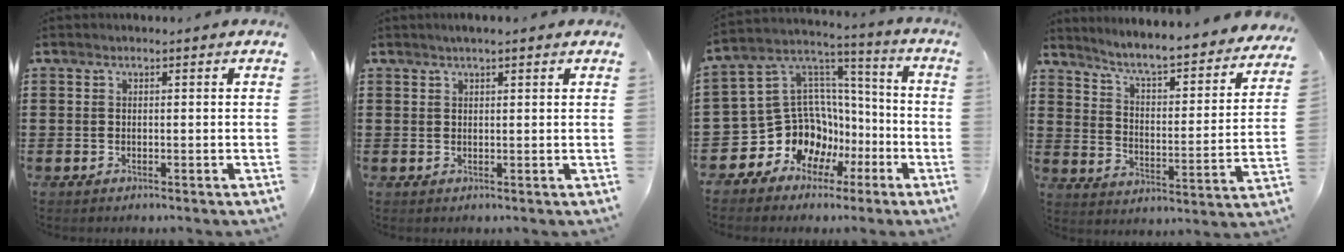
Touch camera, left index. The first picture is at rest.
{"total": 1.4, "force": [0.9, 0.1, 1.0], "torque": [-0.020, 0.002, 0.016]}
{"total": 12.5, "force": [-4.5, 11.1, 3.5], "torque": [-0.123, -0.010, -0.064]}
{"total": 5.2, "force": [4.7, -0.3, 2.3], "torque": [-0.067, -0.044, 0.069]}